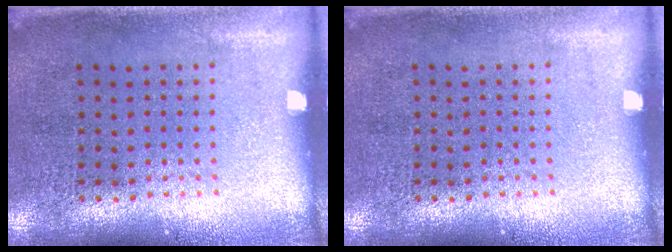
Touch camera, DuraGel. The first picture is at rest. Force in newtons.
{"total": 0.0}